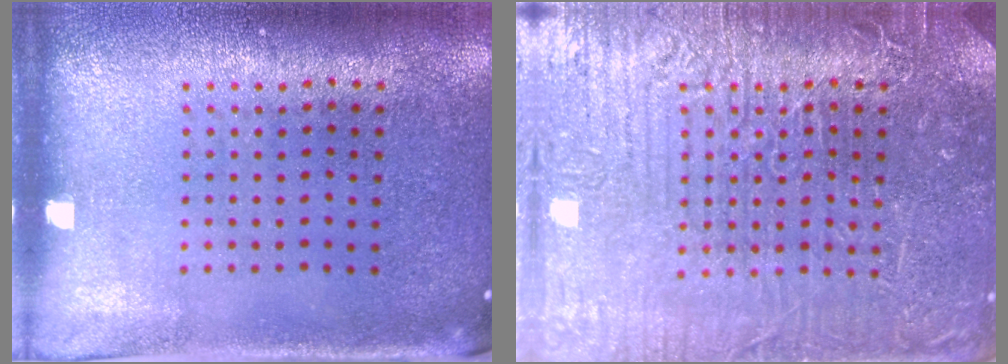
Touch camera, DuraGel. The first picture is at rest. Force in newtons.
{"total": 7.8, "press": 7.7, "slide": 1.0}